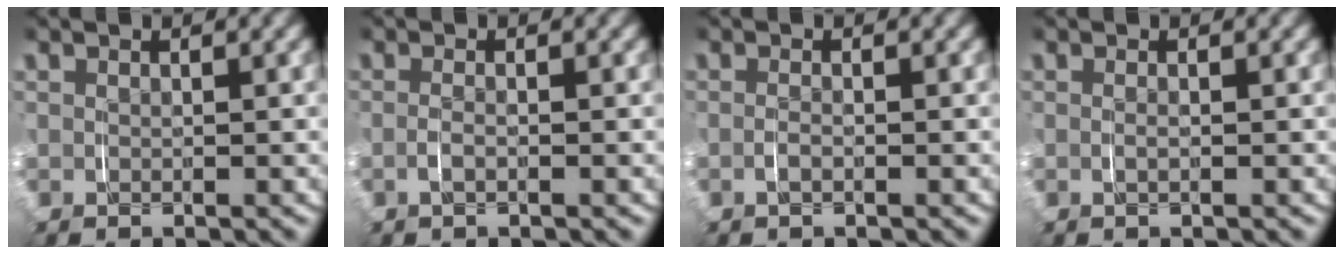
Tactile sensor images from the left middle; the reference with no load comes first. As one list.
[{"total": 1.5, "force": [0.1, -1.4, -0.6], "torque": [0.019, 0.005, -0.002]}, {"total": 1.1, "force": [-0.1, -1.0, -0.5], "torque": [0.013, 0.002, -0.004]}, {"total": 1.0, "force": [0.1, -1.0, -0.3], "torque": [0.012, 0.002, 0.002]}]